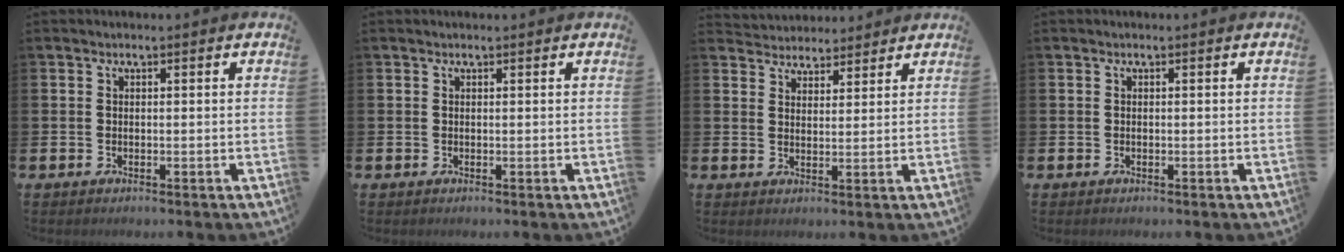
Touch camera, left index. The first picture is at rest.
{"total": 0.0}
{"total": 3.8, "force": [3.6, 1.0, -0.6], "torque": [-0.002, -0.018, 0.067]}
{"total": 0.0}